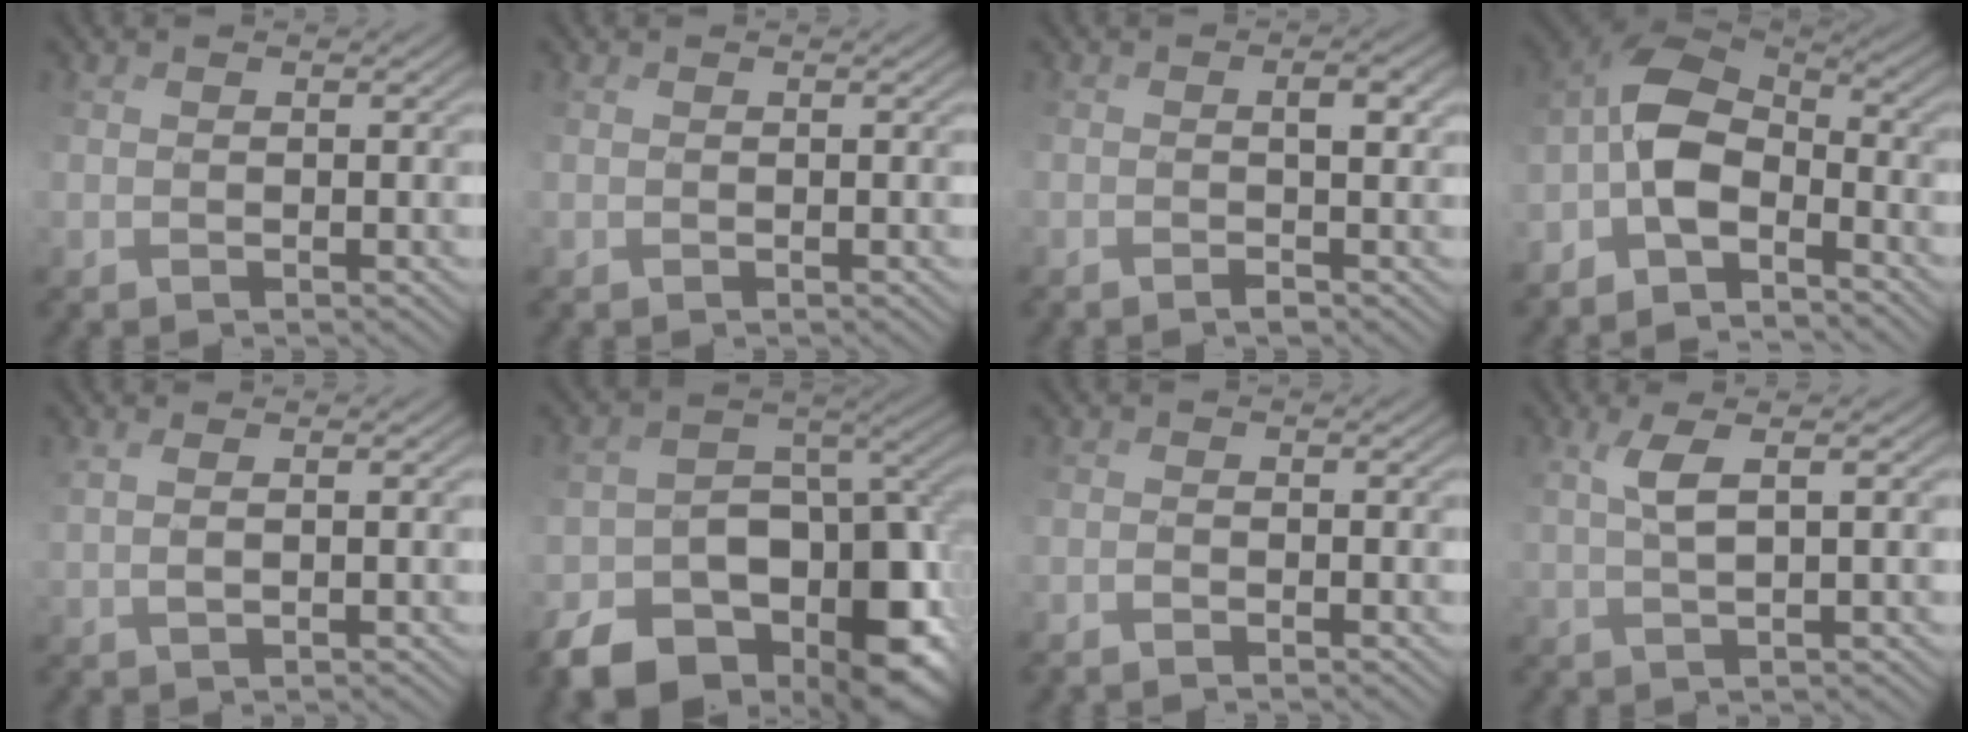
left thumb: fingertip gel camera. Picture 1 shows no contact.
{"total": 0.0}
{"total": 3.3, "force": [-0.6, 0.9, 3.1], "torque": [-0.048, 0.006, -0.010]}
{"total": 7.0, "force": [-3.6, 2.5, 5.5], "torque": [-0.113, 0.008, -0.080]}
{"total": 1.7, "force": [1.3, -1.0, -0.2], "torque": [0.011, 0.012, 0.030]}
{"total": 16.1, "force": [-8.5, 10.3, 9.1], "torque": [-0.155, -0.029, -0.113]}
{"total": 1.3, "force": [-1.3, -0.2, 0.4], "torque": [-0.002, -0.001, -0.025]}
{"total": 3.0, "force": [2.2, -0.9, 1.9], "torque": [-0.026, 0.018, 0.046]}